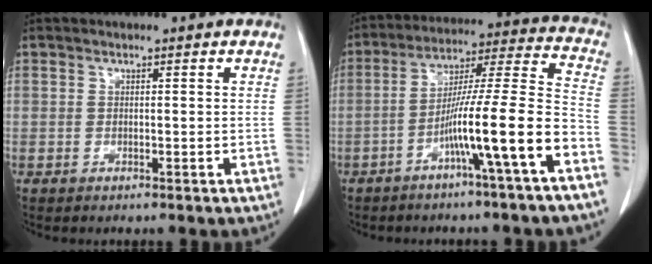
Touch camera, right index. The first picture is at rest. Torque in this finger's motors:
{"motor_torque": [1.94, -0.19, 0.88, 0.20]}